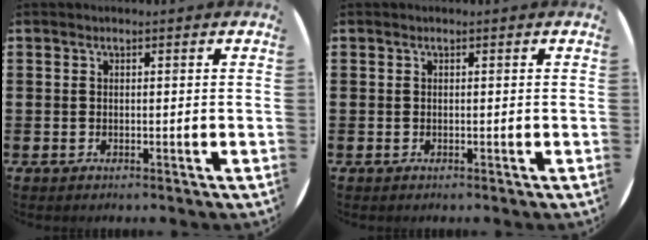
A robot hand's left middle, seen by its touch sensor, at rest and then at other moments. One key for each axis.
{"total": 0.0}